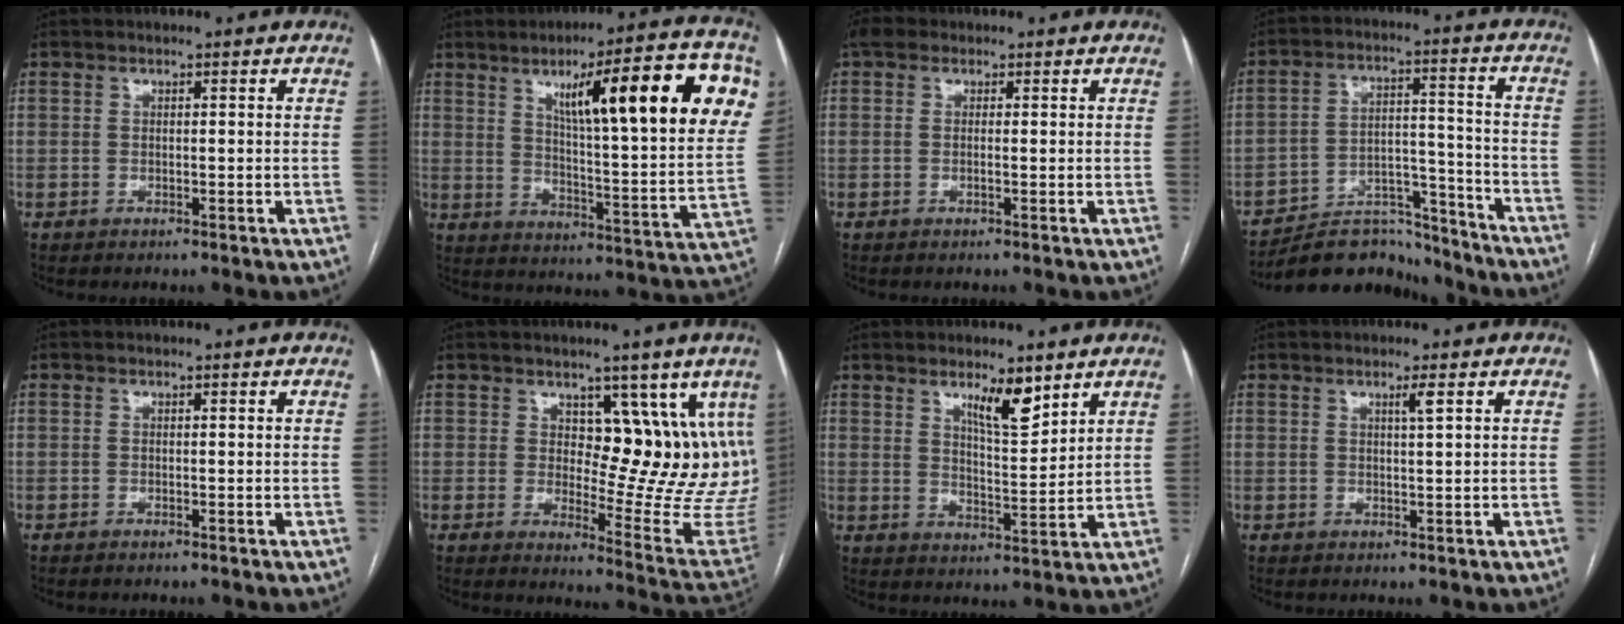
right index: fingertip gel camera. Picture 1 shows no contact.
{"total": 24.8, "force": [9.9, 2.9, 22.6], "torque": [-0.284, 0.023, 0.141]}
{"total": 2.3, "force": [0.7, 1.3, 1.8], "torque": [-0.045, 0.011, 0.010]}
{"total": 12.3, "force": [-11.8, 3.4, 0.5], "torque": [0.009, 0.049, -0.189]}
{"total": 0.0}
{"total": 14.2, "force": [7.7, 6.0, 10.3], "torque": [-0.110, -0.019, 0.105]}
{"total": 6.6, "force": [4.6, 1.3, 4.6], "torque": [-0.081, -0.007, 0.079]}
{"total": 1.5, "force": [0.8, -0.5, 1.1], "torque": [-0.022, -0.005, 0.015]}